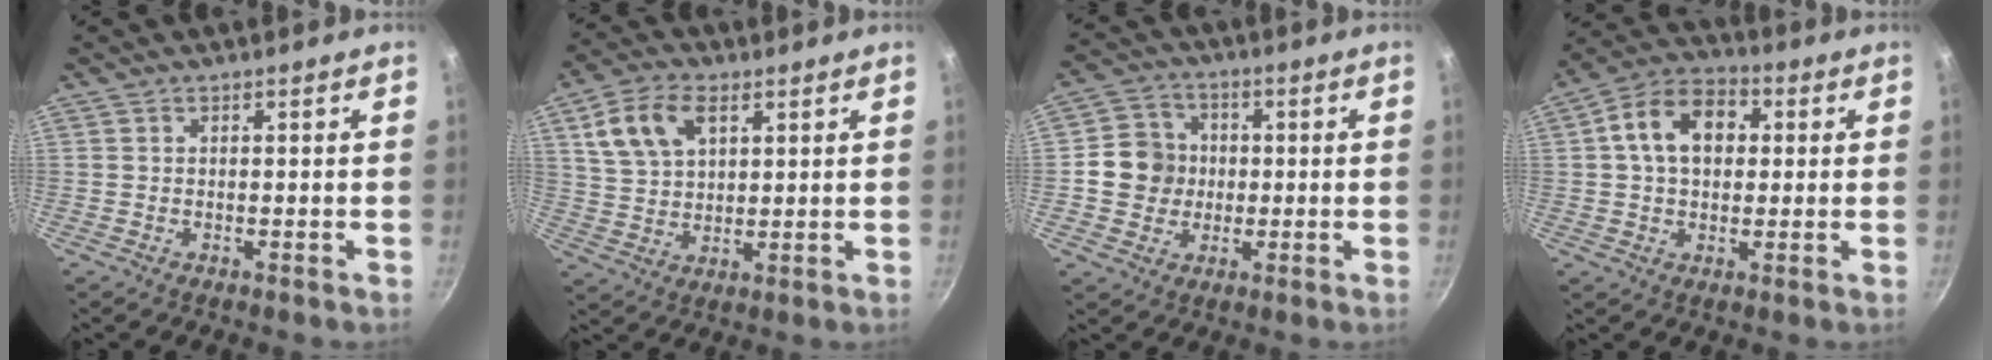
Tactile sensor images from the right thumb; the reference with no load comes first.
{"total": 11.1, "force": [4.6, 6.9, 7.3], "torque": [-0.124, -0.002, 0.089]}
{"total": 8.7, "force": [-0.2, 8.0, 3.2], "torque": [-0.021, 0.015, -0.016]}
{"total": 12.0, "force": [2.0, 8.5, 8.2], "torque": [-0.108, 0.023, 0.018]}